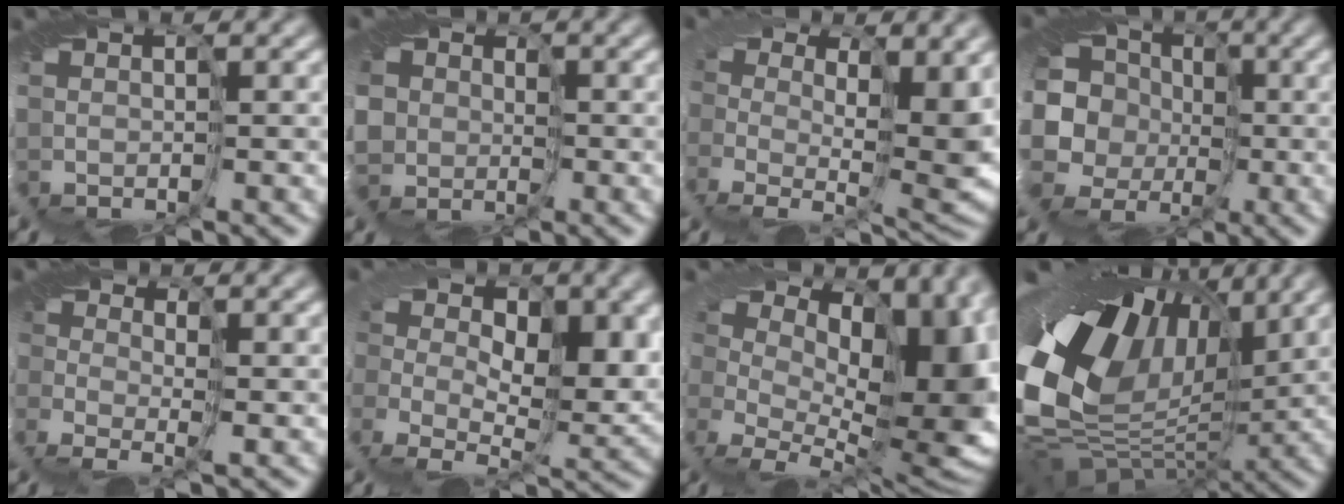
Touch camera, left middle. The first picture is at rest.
{"total": 4.3, "force": [-1.0, 3.9, 1.4], "torque": [-0.024, -0.007, -0.048]}
{"total": 5.0, "force": [1.2, 2.2, 4.4], "torque": [-0.048, -0.035, 0.018]}
{"total": 11.3, "force": [-3.9, 9.9, 3.7], "torque": [-0.091, -0.003, -0.099]}
{"total": 1.1, "force": [-0.9, -0.6, -0.4], "torque": [0.025, -0.021, -0.027]}
{"total": 6.2, "force": [0.3, 4.2, 4.5], "torque": [-0.054, -0.029, -0.003]}
{"total": 10.8, "force": [2.6, 7.0, 7.8], "torque": [-0.072, -0.024, 0.051]}
{"total": 16.7, "force": [2.1, 11.3, 12.1], "torque": [-0.215, -0.038, 0.046]}